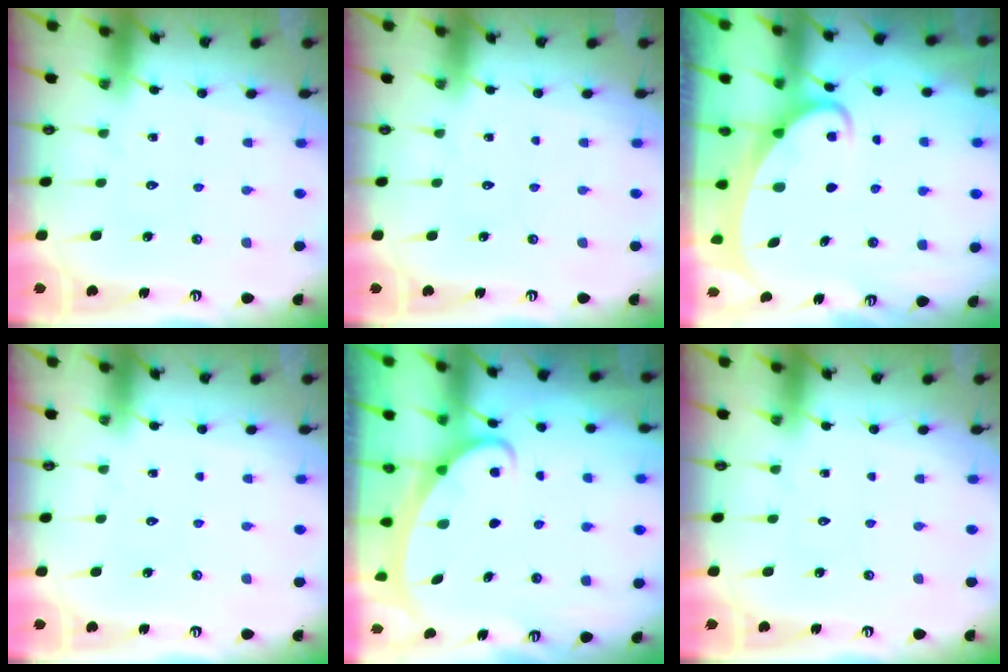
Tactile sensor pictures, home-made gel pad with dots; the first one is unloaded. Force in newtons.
{"total": 0.0}
{"total": 2.6, "press": 2.6, "slide": 0.4}
{"total": 0.0}
{"total": 2.1, "press": 2.0, "slide": 0.4}
{"total": 0.0}